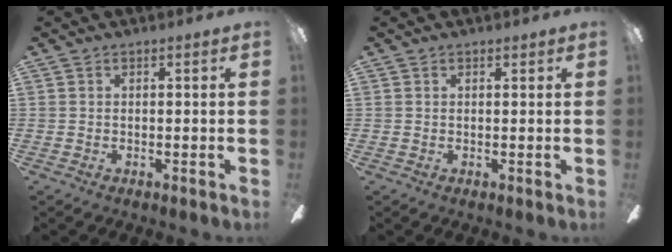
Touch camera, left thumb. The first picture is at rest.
{"total": 0.6, "force": [0.4, 0.4, 0.1], "torque": [-0.002, 0.003, 0.007]}